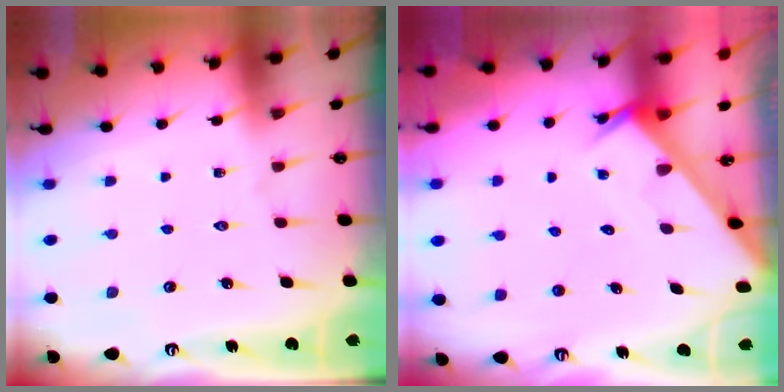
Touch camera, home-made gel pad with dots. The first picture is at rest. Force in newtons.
{"total": 4.1, "press": 4.1, "slide": 0.3}